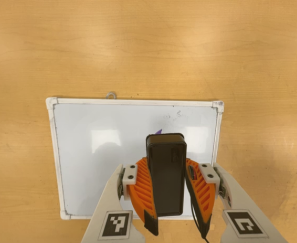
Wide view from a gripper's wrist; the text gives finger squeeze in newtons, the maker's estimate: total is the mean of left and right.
{"total": 6.5, "left": 6.2, "right": 6.9}